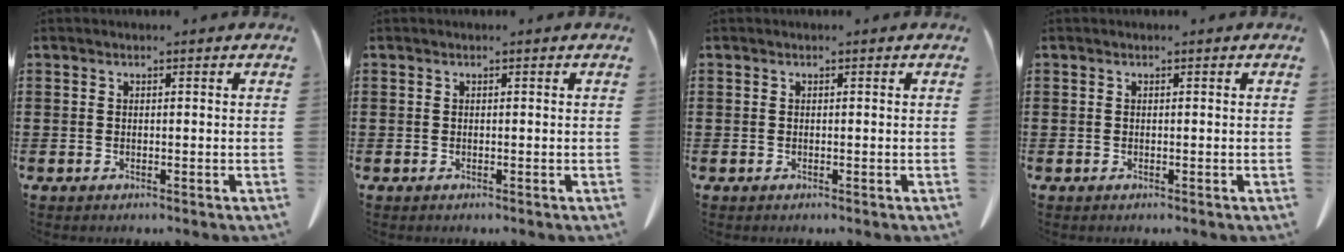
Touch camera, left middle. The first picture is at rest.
{"total": 0.0}
{"total": 0.0}
{"total": 0.0}